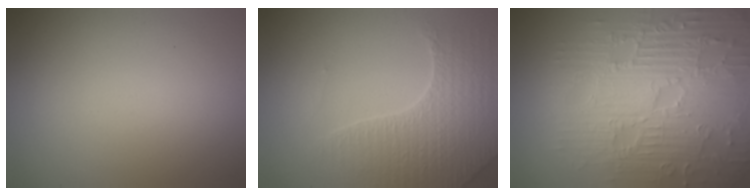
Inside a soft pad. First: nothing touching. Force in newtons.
{"total": 3.9, "press": 3.9, "slide": 0.6}
{"total": 9.6, "press": 6.9, "slide": 6.7}